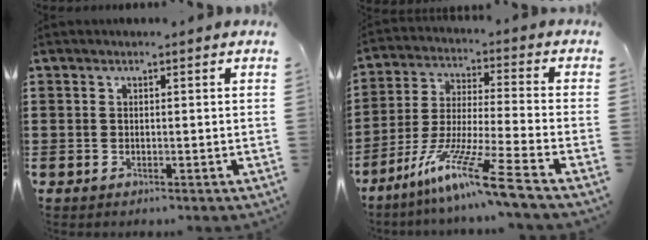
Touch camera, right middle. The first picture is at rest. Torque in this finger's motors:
{"motor_torque": [1.78, -0.36, 0.43, 0.21]}